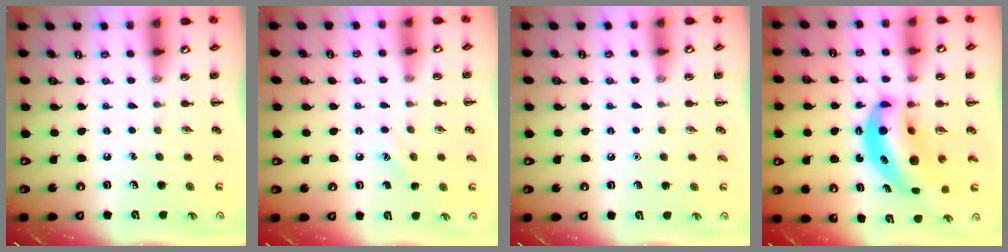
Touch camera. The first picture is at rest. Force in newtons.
{"total": 5.8, "press": 5.5, "slide": 1.8}
{"total": 1.6, "press": 1.6, "slide": 0.1}
{"total": 12.0, "press": 11.7, "slide": 2.8}